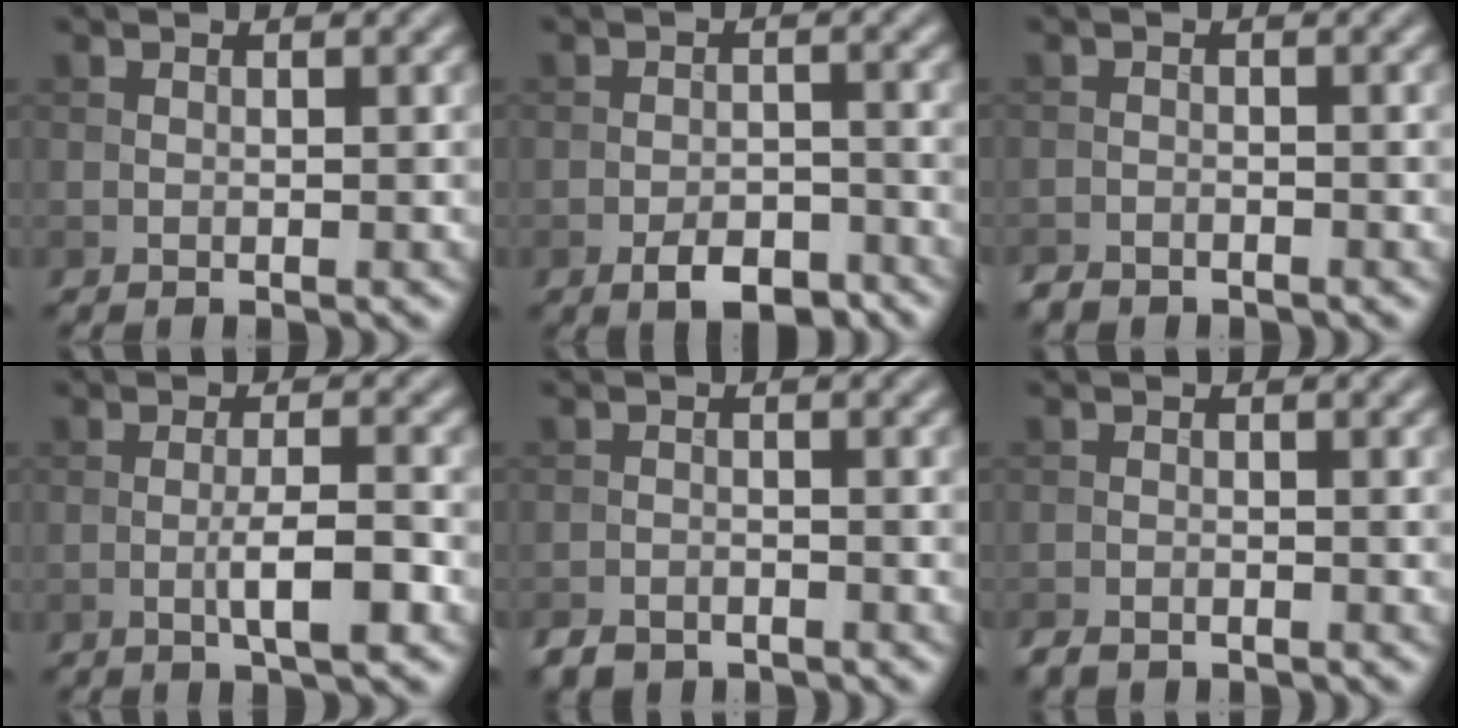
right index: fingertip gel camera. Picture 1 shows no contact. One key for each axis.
{"total": 4.0, "fx": -2.6, "fy": 1.8, "fz": 2.4, "tx": -0.035, "ty": -0.002, "tz": -0.045}
{"total": 1.3, "fx": -1.3, "fy": 0.4, "fz": 0.1, "tx": 0.000, "ty": -0.001, "tz": -0.026}
{"total": 3.7, "fx": -1.2, "fy": 0.6, "fz": 3.4, "tx": -0.059, "ty": 0.004, "tz": -0.022}
{"total": 2.1, "fx": -1.8, "fy": 0.9, "fz": 0.4, "tx": -0.003, "ty": -0.001, "tz": -0.037}
{"total": 1.5, "fx": -1.3, "fy": 0.5, "fz": 0.4, "tx": -0.007, "ty": -0.002, "tz": -0.027}